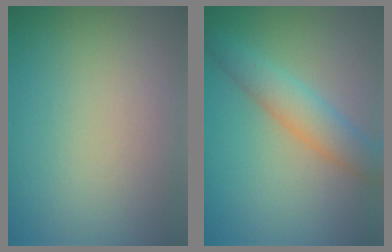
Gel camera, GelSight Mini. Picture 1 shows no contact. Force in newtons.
{"total": 3.9, "press": 3.9, "slide": 0.0}